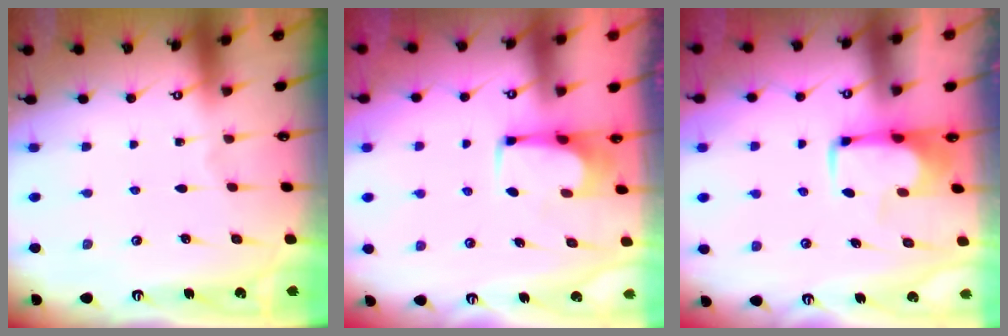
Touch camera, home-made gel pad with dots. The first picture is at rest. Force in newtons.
{"total": 3.5, "press": 3.5, "slide": 0.2}
{"total": 1.7, "press": 1.7, "slide": 0.4}